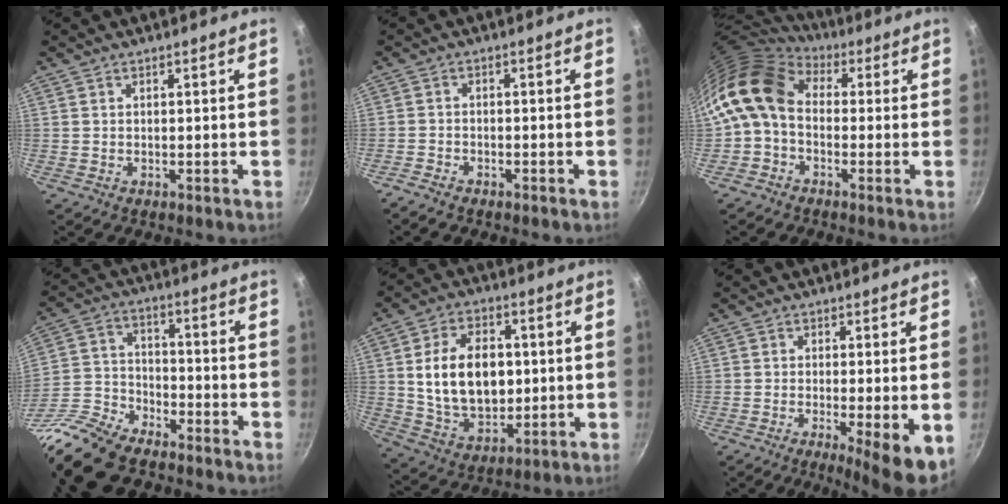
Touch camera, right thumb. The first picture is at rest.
{"total": 2.4, "force": [-2.2, 0.8, 0.8], "torque": [-0.032, 0.022, -0.041]}
{"total": 11.3, "force": [0.3, 8.3, 7.6], "torque": [-0.132, 0.023, -0.019]}
{"total": 18.5, "force": [-14.9, 7.2, 8.2], "torque": [-0.166, 0.061, -0.294]}
{"total": 15.9, "force": [1.4, 10.7, 11.7], "torque": [-0.174, -0.003, 0.032]}
{"total": 7.8, "force": [-2.1, 1.3, 7.4], "torque": [-0.108, -0.007, -0.028]}